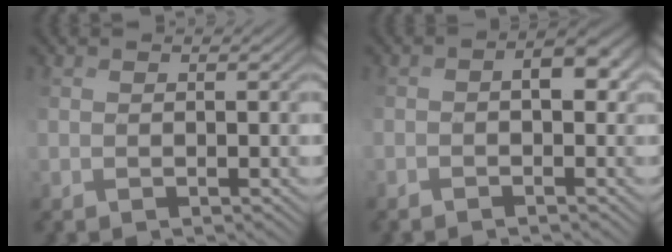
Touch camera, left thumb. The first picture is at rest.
{"total": 4.6, "force": [-0.5, 2.6, 3.8], "torque": [-0.050, 0.003, -0.005]}